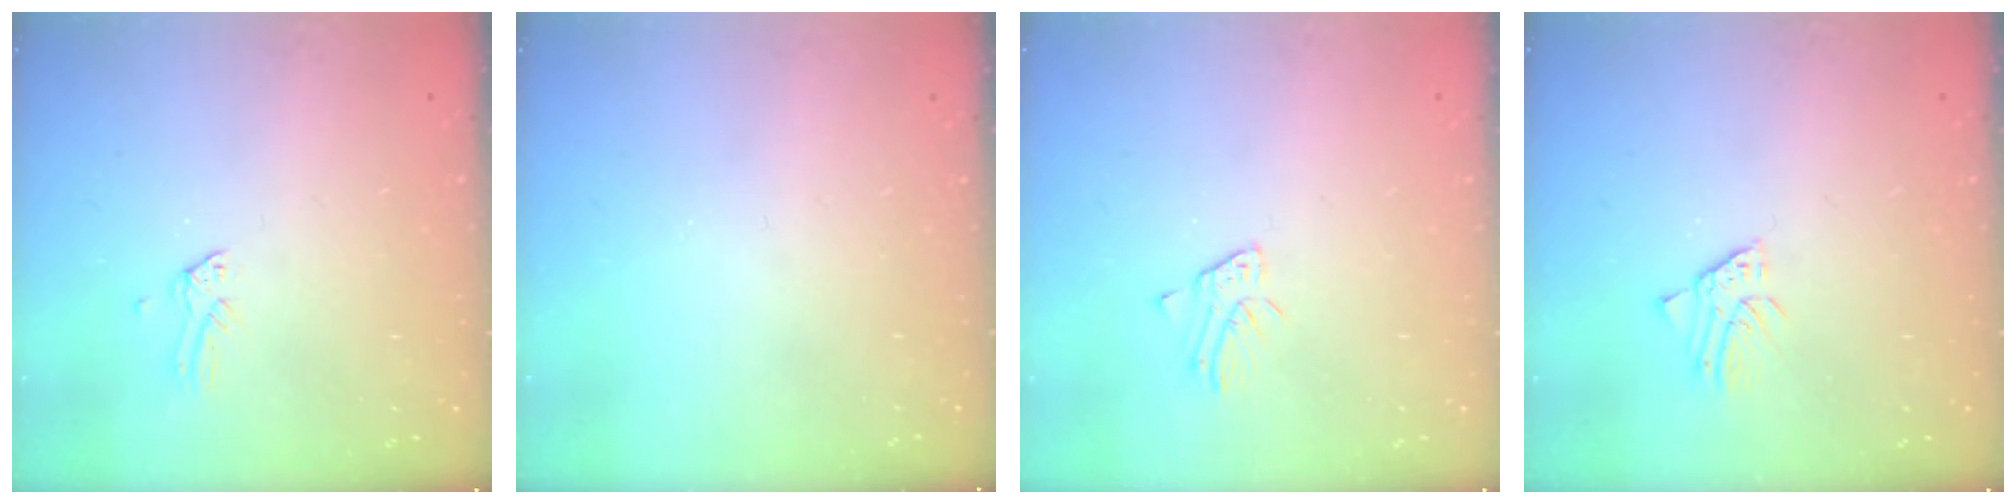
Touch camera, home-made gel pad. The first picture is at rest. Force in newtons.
{"total": 0.0}
{"total": 2.0, "press": 2.0, "slide": 0.2}
{"total": 2.1, "press": 2.1, "slide": 0.2}